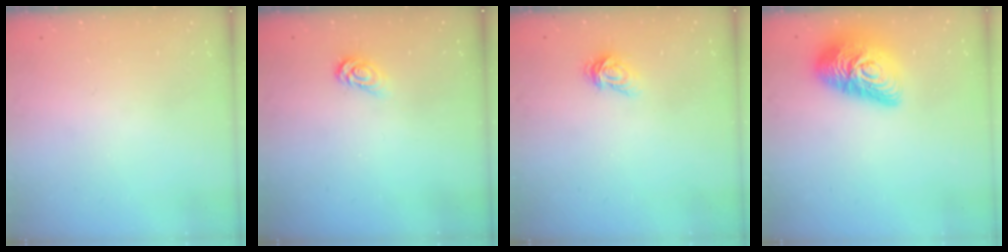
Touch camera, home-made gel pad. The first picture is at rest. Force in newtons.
{"total": 3.3, "press": 3.3, "slide": 0.1}
{"total": 3.7, "press": 3.7, "slide": 0.4}
{"total": 16.1, "press": 16.1, "slide": 0.9}